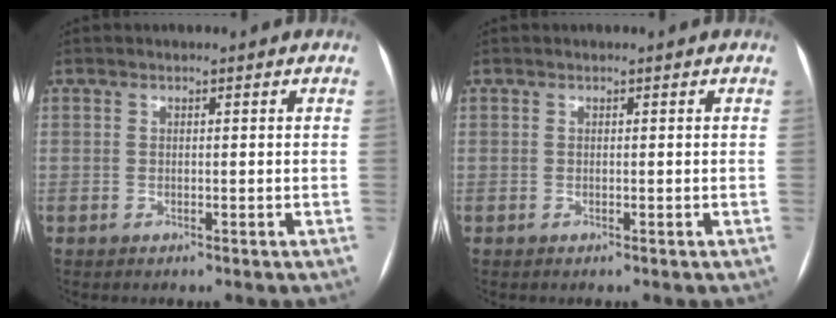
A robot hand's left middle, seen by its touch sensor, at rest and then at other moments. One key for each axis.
{"total": 0.0}